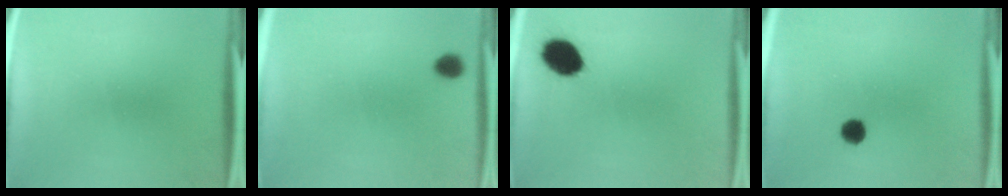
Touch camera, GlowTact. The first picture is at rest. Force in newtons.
{"total": 3.0}
{"total": 8.3}
{"total": 2.8}